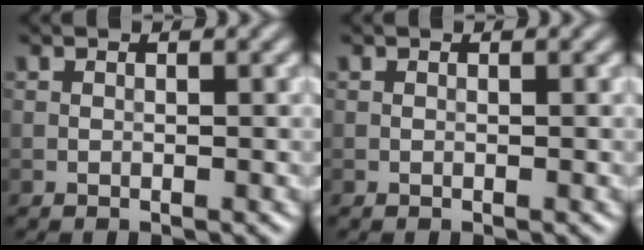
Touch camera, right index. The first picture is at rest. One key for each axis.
{"total": 0.0}